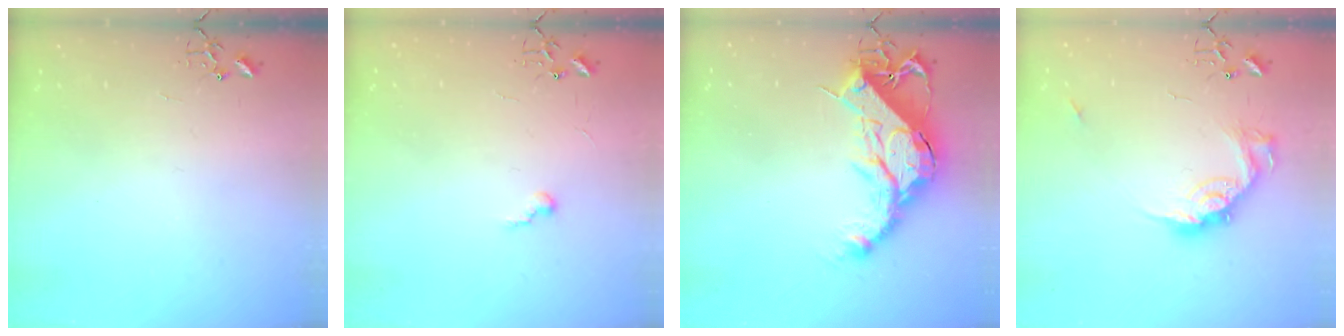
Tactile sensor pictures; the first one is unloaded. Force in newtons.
{"total": 5.7, "press": 5.7, "slide": 0.5}
{"total": 19.8, "press": 19.8, "slide": 1.2}
{"total": 14.5, "press": 14.5, "slide": 1.2}